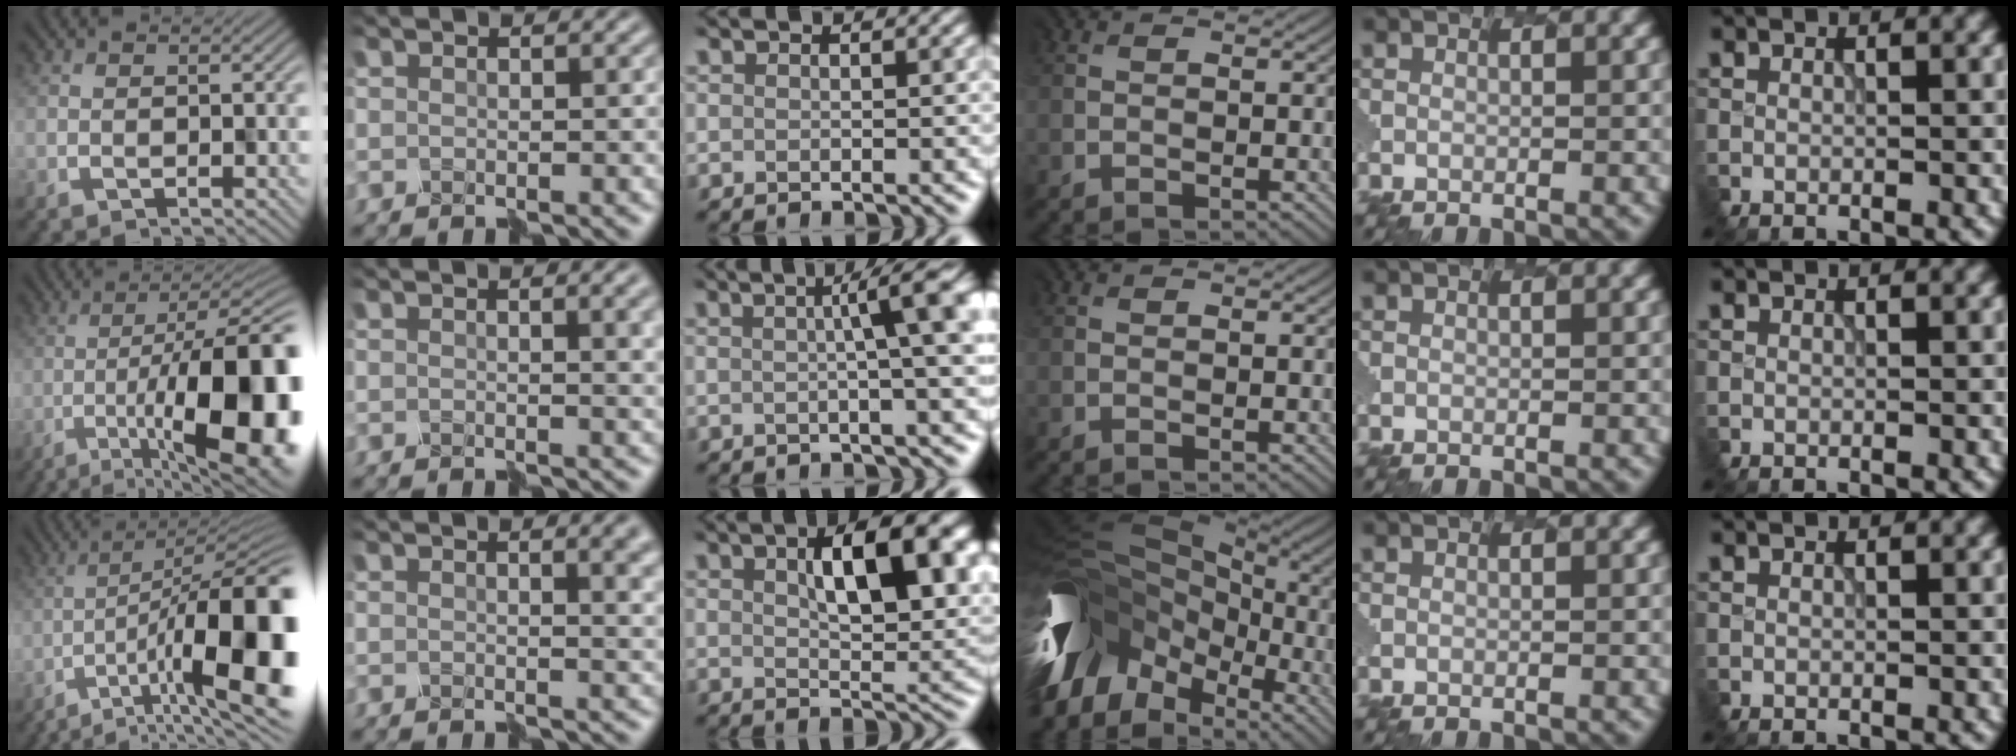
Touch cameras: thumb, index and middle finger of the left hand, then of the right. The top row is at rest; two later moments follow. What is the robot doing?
{"motion": "disassemble", "object": "hinged jar"}